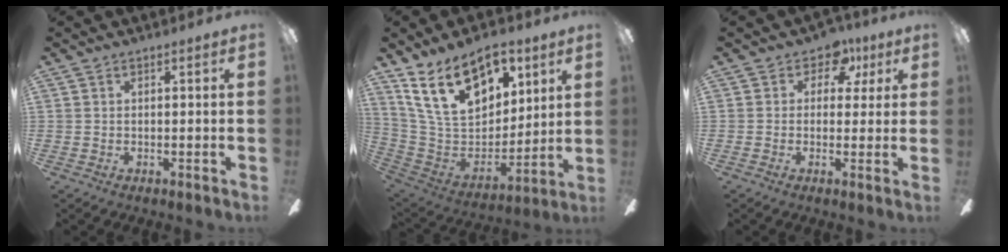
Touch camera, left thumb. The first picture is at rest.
{"total": 21.9, "force": [11.9, 12.7, 13.4], "torque": [-0.241, -0.053, 0.215]}
{"total": 6.7, "force": [3.0, 4.5, 3.8], "torque": [-0.039, -0.012, 0.048]}